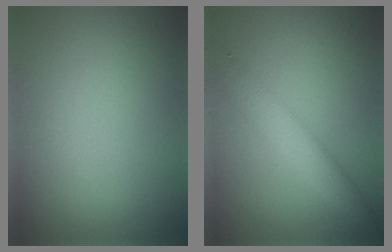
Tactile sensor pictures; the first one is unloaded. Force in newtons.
{"total": 4.2, "press": 4.2, "slide": 0.2}